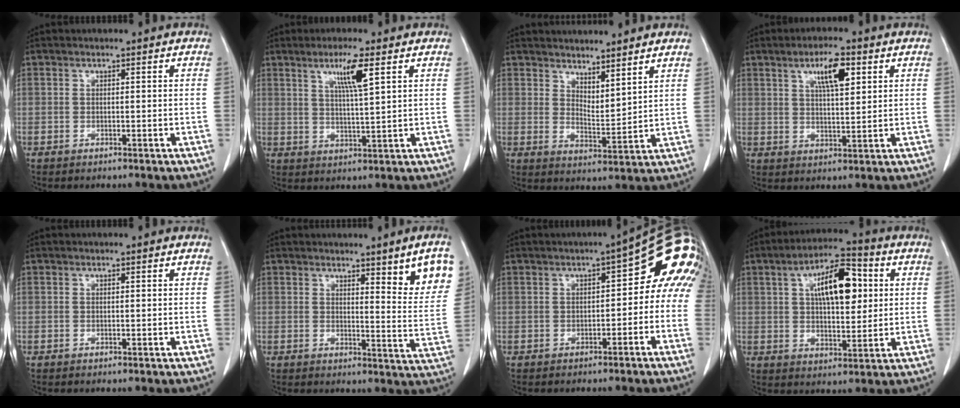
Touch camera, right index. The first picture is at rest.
{"total": 6.1, "force": [3.0, -0.2, 5.3], "torque": [-0.094, -0.004, 0.053]}
{"total": 6.4, "force": [5.6, 1.5, 2.8], "torque": [-0.046, -0.009, 0.100]}
{"total": 6.6, "force": [3.1, 1.5, 5.7], "torque": [-0.099, 0.002, 0.052]}
{"total": 0.0}
{"total": 8.6, "force": [4.8, 0.9, 7.1], "torque": [-0.078, -0.022, 0.055]}
{"total": 12.2, "force": [0.9, 4.7, 11.2], "torque": [-0.150, 0.034, 0.008]}
{"total": 12.1, "force": [3.3, 4.5, 10.8], "torque": [-0.182, 0.023, 0.052]}